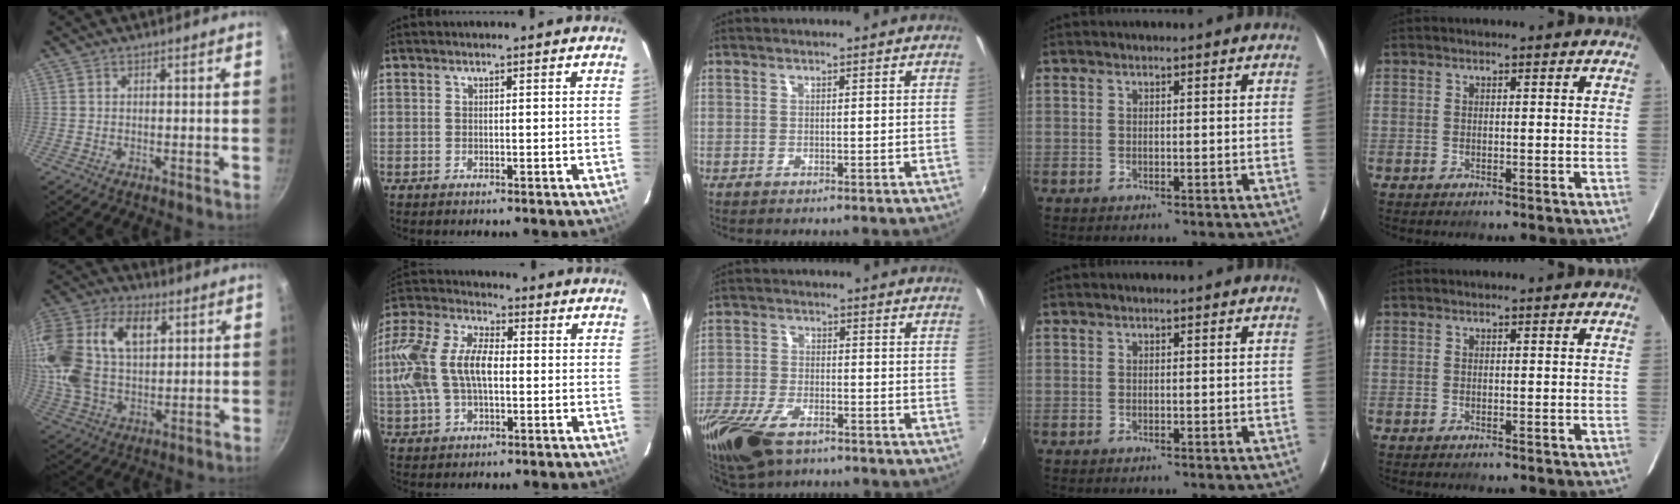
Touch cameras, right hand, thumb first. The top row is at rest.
{"thumb": {"total": 21.8, "force": [6.0, 13.6, 15.9], "torque": [-0.324, 0.010, 0.105]}, "index": {"total": 16.6, "force": [-0.4, 9.6, 13.6], "torque": [-0.291, 0.020, -0.006]}, "middle": {"total": 13.2, "force": [-8.7, 5.9, 8.0], "torque": [-0.196, -0.039, -0.169]}}